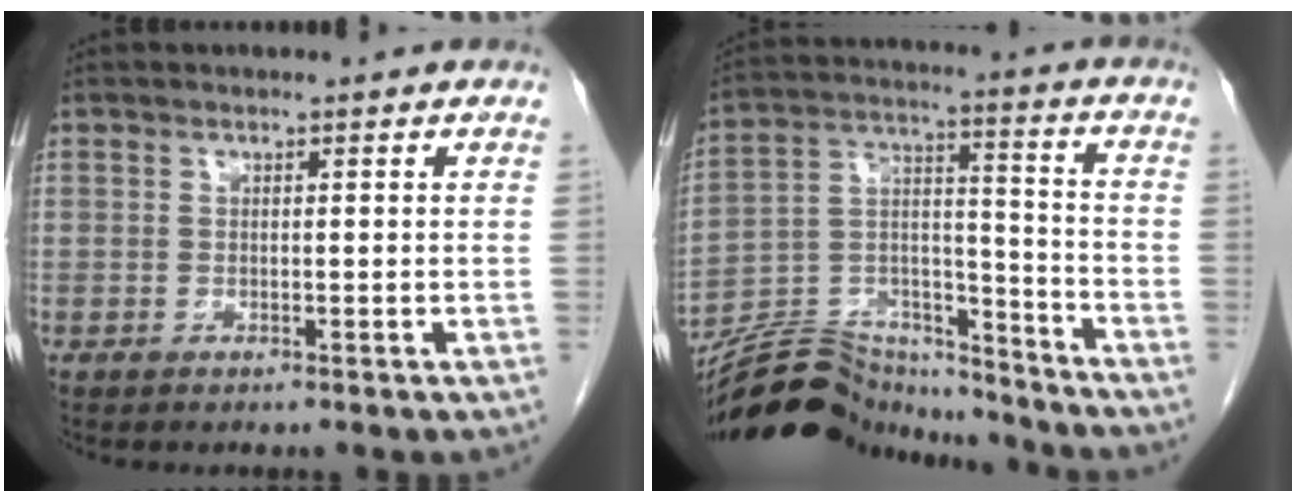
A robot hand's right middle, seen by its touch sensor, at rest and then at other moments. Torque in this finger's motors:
{"motor_torque": [0.98, -1.16, 0.55, 0.14]}